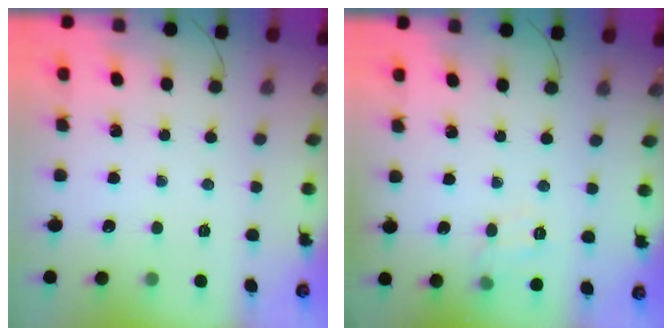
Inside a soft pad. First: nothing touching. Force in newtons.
{"total": 8.1, "press": 8.1, "slide": 0.9}